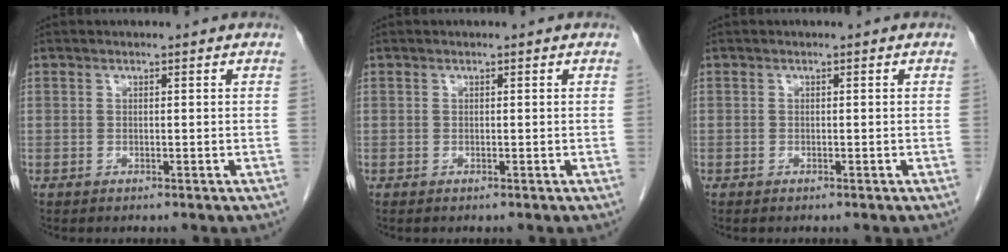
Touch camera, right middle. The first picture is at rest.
{"total": 0.0}
{"total": 0.0}